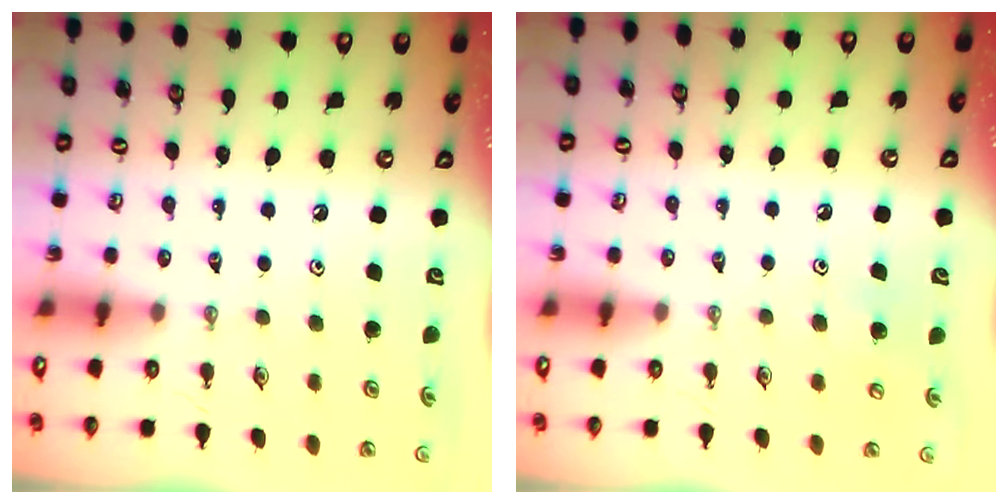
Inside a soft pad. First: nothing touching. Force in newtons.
{"total": 4.4, "press": 4.4, "slide": 0.5}